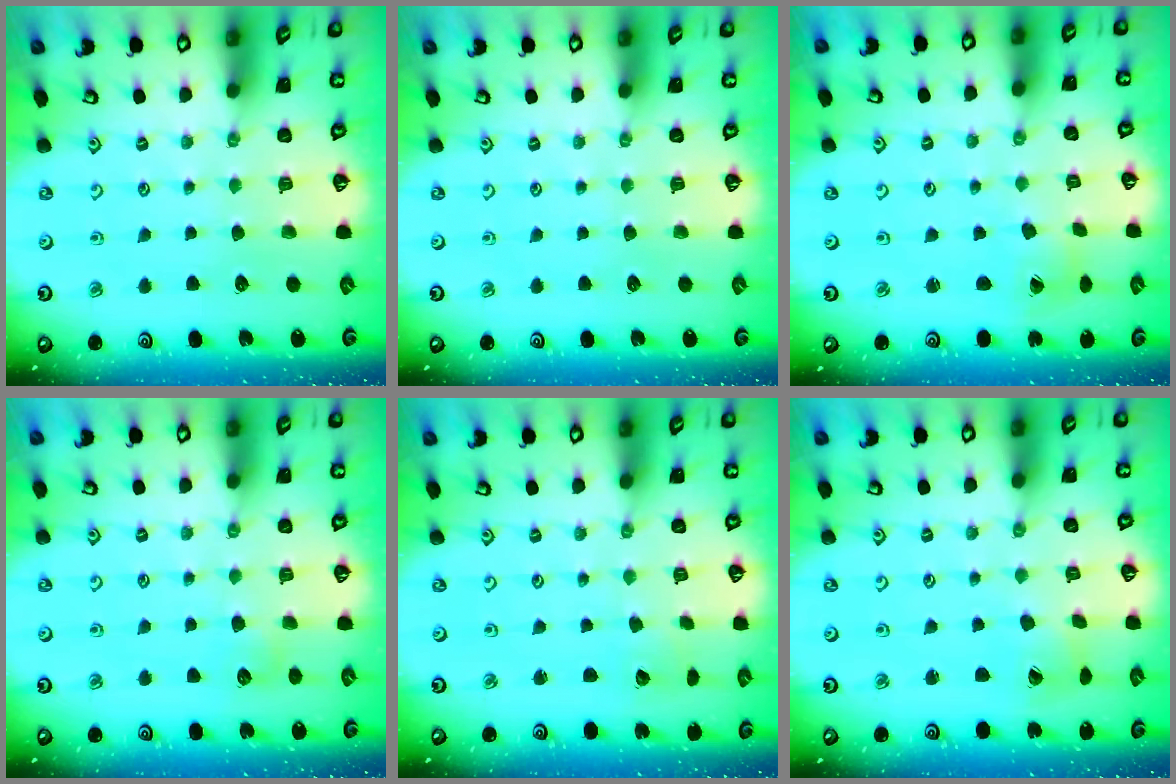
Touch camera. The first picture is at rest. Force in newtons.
{"total": 0.0}
{"total": 2.0, "press": 2.0, "slide": 0.3}
{"total": 4.3, "press": 4.2, "slide": 0.5}
{"total": 2.4, "press": 2.4, "slide": 0.2}
{"total": 4.5, "press": 4.4, "slide": 0.5}